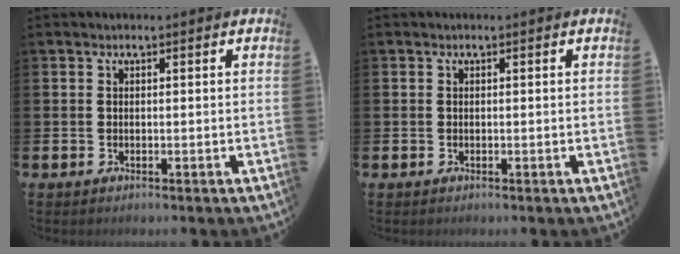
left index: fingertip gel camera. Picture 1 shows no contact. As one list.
[{"total": 0.0}]